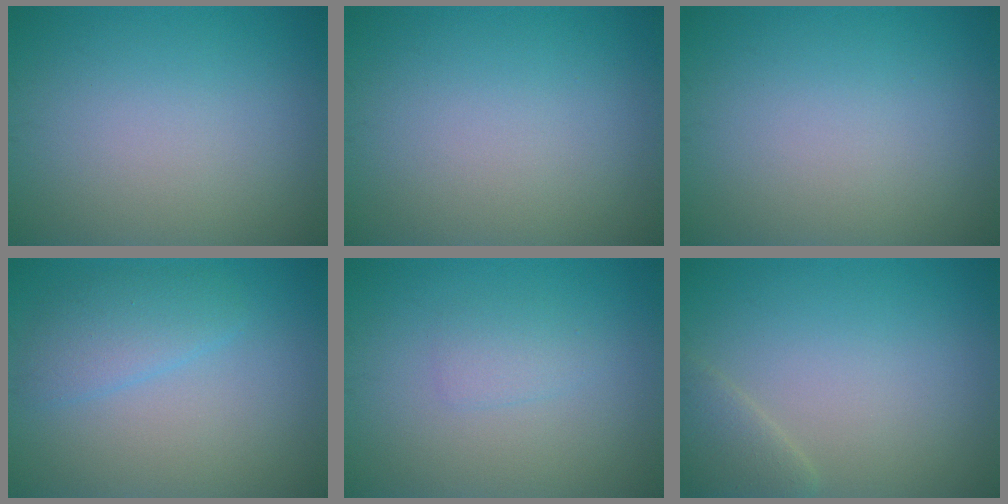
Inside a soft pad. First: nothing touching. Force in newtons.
{"total": 0.0}
{"total": 0.0}
{"total": 2.7, "press": 2.7, "slide": 0.1}
{"total": 1.4, "press": 1.4, "slide": 0.1}
{"total": 2.0, "press": 2.0, "slide": 0.2}